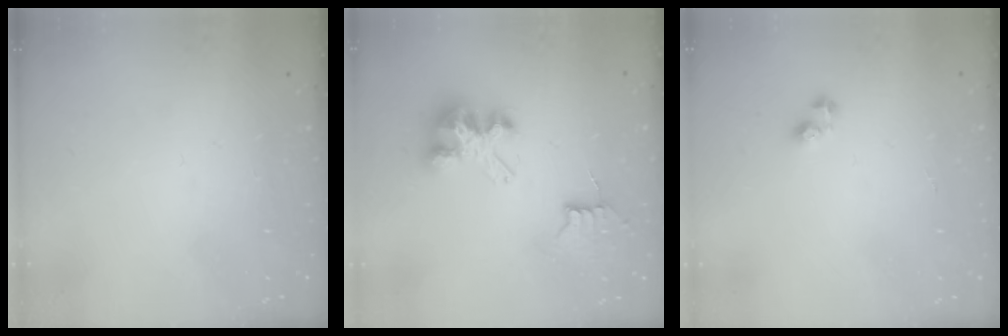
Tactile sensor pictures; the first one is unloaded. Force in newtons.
{"total": 7.5, "press": 7.5, "slide": 0.6}
{"total": 2.2, "press": 2.2, "slide": 0.3}